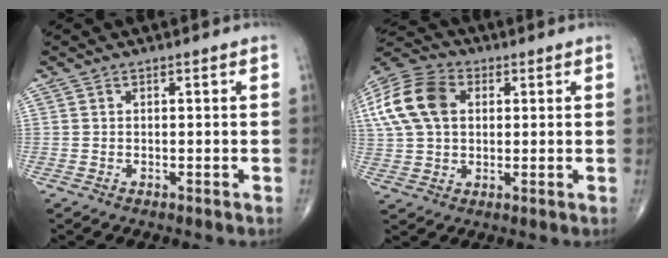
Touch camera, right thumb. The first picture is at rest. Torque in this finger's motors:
{"motor_torque": [-0.45, 0.88, 0.59, -0.25, 0.28]}